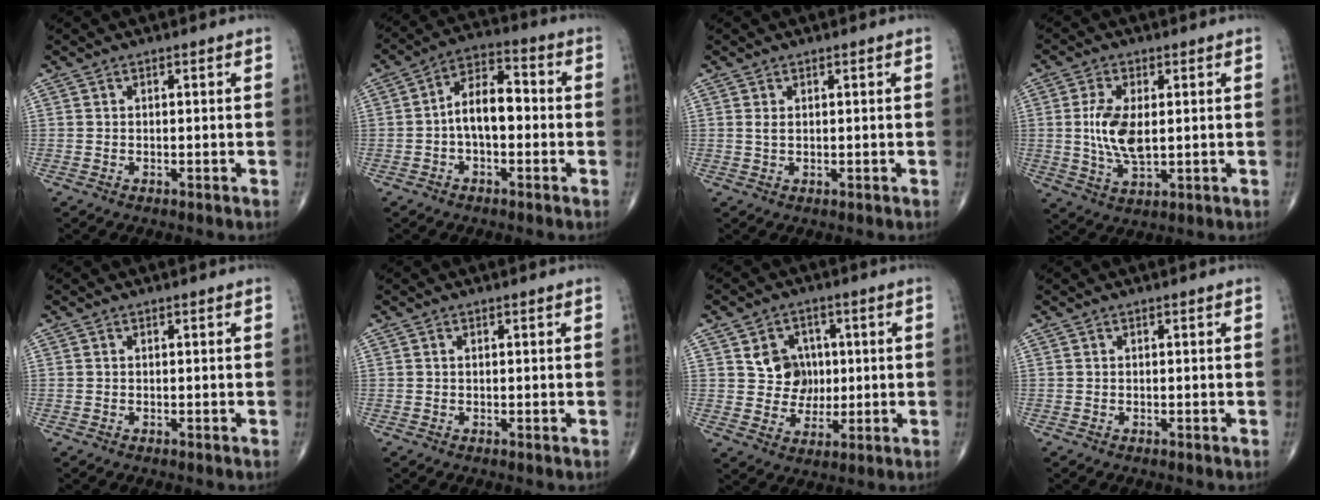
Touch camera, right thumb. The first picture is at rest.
{"total": 9.1, "force": [-1.0, 5.0, 7.6], "torque": [-0.112, 0.035, -0.027]}
{"total": 1.1, "force": [0.4, 0.5, 0.8], "torque": [-0.018, 0.000, 0.011]}
{"total": 8.8, "force": [0.6, 4.2, 7.6], "torque": [-0.152, -0.012, 0.016]}
{"total": 0.0}
{"total": 0.5, "force": [0.1, 0.2, 0.4], "torque": [-0.010, 0.000, 0.002]}
{"total": 7.8, "force": [1.7, 6.9, 3.1], "torque": [-0.007, -0.003, 0.030]}
{"total": 0.0}